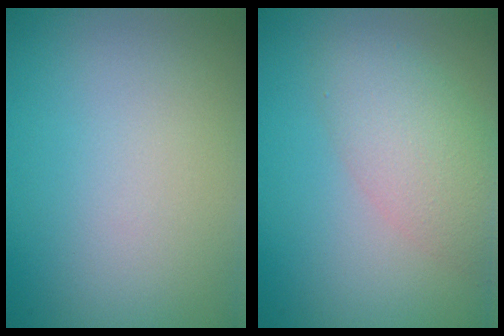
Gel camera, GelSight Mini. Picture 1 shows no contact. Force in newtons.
{"total": 4.5, "press": 4.5, "slide": 0.3}